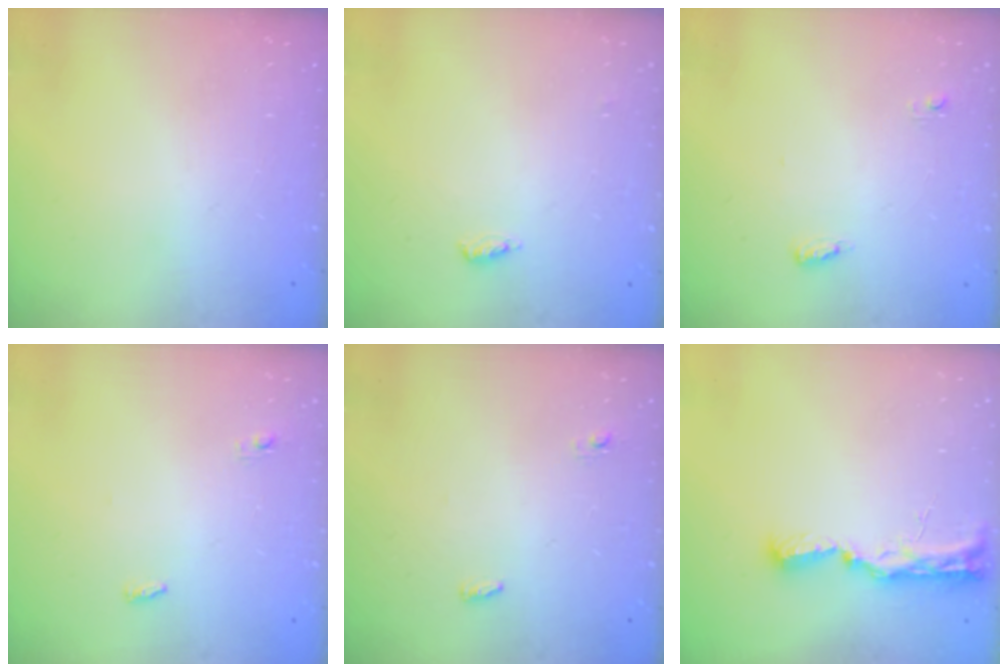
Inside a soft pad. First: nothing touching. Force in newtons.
{"total": 4.0, "press": 3.9, "slide": 1.1}
{"total": 3.7, "press": 3.5, "slide": 1.2}
{"total": 3.4, "press": 3.3, "slide": 0.9}
{"total": 3.5, "press": 3.4, "slide": 0.9}
{"total": 8.8, "press": 8.7, "slide": 0.9}